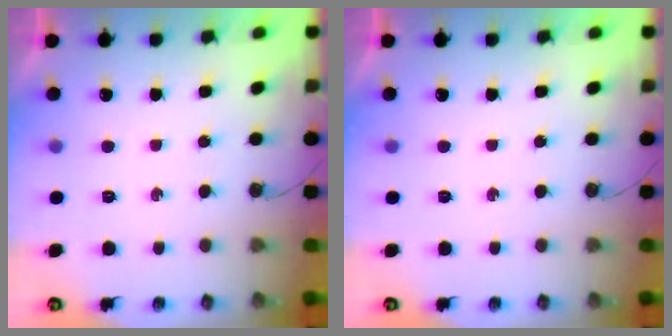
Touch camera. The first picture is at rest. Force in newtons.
{"total": 0.0}